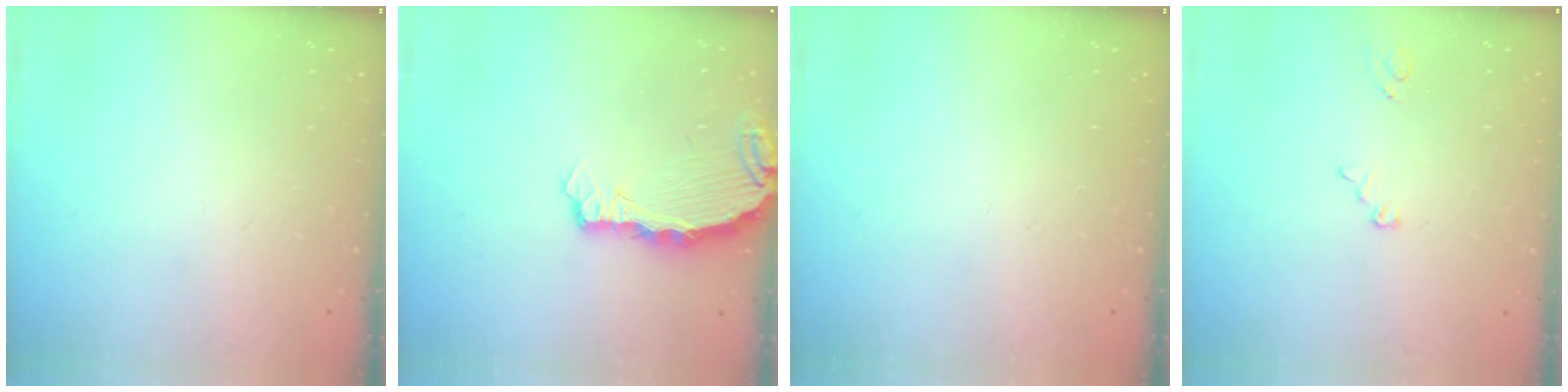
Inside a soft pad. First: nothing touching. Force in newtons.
{"total": 3.8, "press": 3.8, "slide": 0.4}
{"total": 0.0}
{"total": 2.6, "press": 2.5, "slide": 0.3}